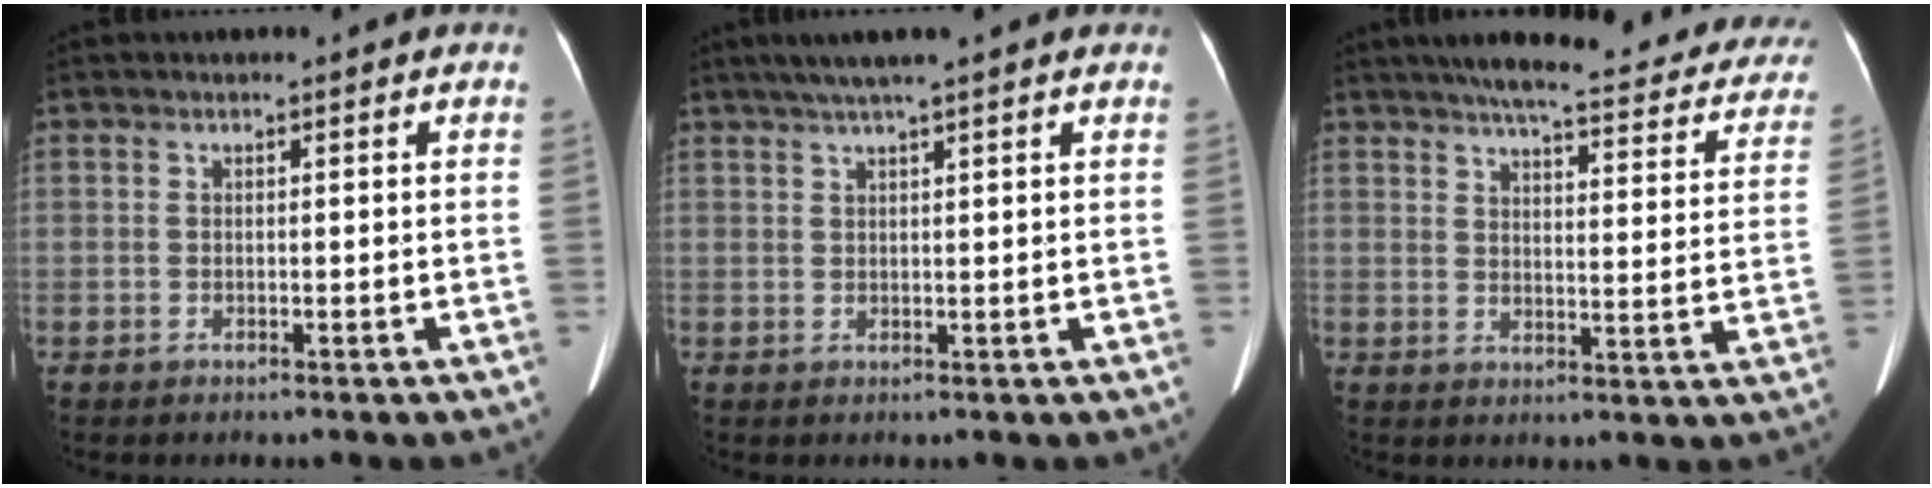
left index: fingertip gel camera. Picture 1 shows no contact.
{"total": 7.5, "force": [5.8, 0.1, 4.8], "torque": [-0.076, 0.038, 0.086]}
{"total": 26.3, "force": [22.5, 5.1, 12.7], "torque": [-0.172, -0.021, 0.259]}